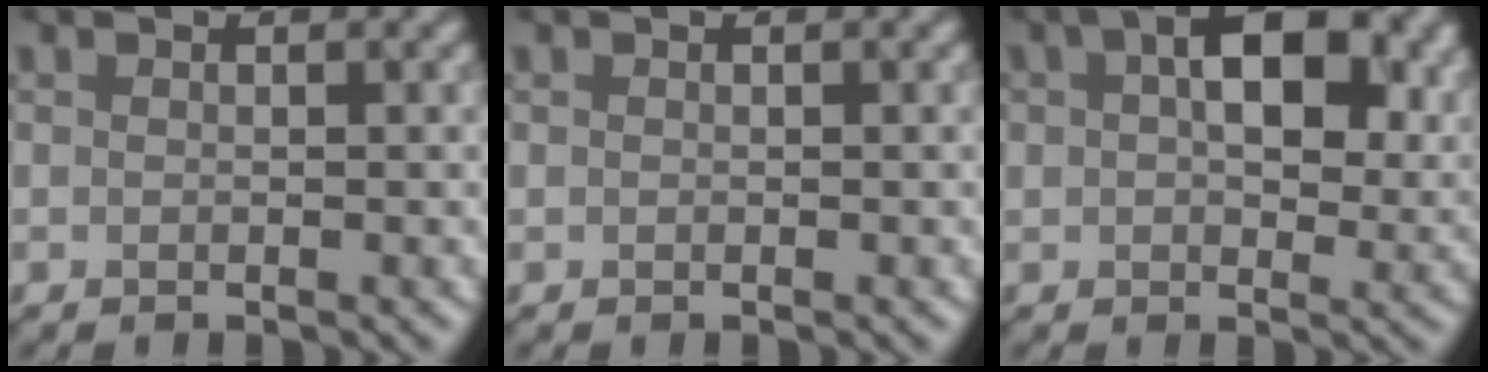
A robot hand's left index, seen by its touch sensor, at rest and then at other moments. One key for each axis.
{"total": 0.0}
{"total": 9.5, "fx": 3.0, "fy": 5.6, "fz": 7.1, "tx": -0.101, "ty": 0.009, "tz": 0.035}